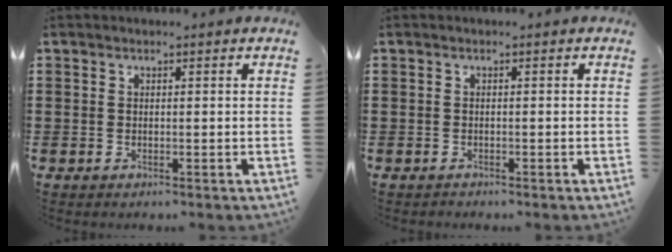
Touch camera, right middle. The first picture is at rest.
{"total": 0.0}